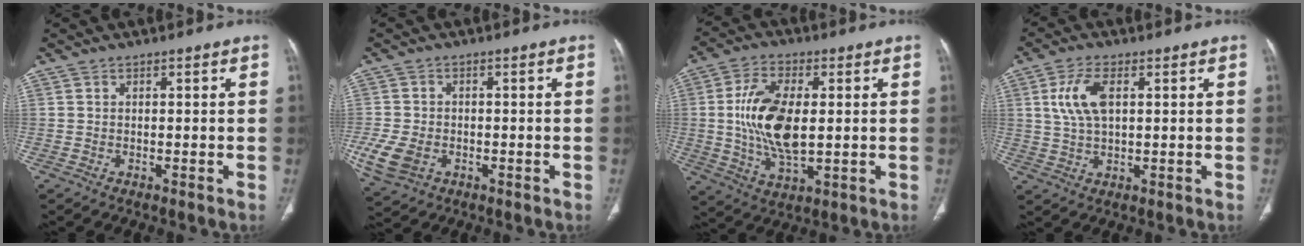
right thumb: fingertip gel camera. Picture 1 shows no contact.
{"total": 7.4, "force": [-2.3, 5.3, 4.6], "torque": [-0.100, 0.000, -0.036]}
{"total": 14.0, "force": [0.7, 7.0, 12.1], "torque": [-0.234, -0.006, 0.017]}
{"total": 7.5, "force": [2.0, 3.8, 6.2], "torque": [-0.134, 0.002, 0.042]}